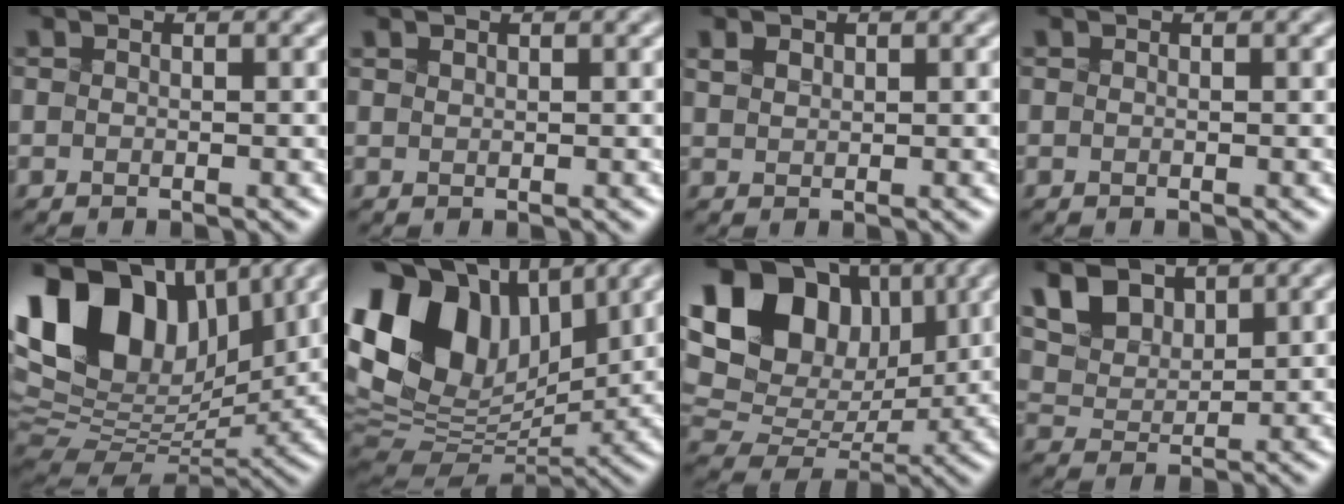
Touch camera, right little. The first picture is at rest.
{"total": 1.4, "force": [1.0, 0.7, 0.6], "torque": [-0.024, 0.010, 0.021]}
{"total": 1.8, "force": [1.1, 1.1, 0.8], "torque": [-0.031, 0.010, 0.027]}
{"total": 0.0}
{"total": 14.7, "force": [6.2, 9.1, 9.7], "torque": [-0.193, 0.034, 0.115]}
{"total": 14.9, "force": [4.4, 10.1, 10.0], "torque": [-0.214, 0.025, 0.082]}
{"total": 17.1, "force": [6.8, 12.2, 9.9], "torque": [-0.224, 0.066, 0.135]}
{"total": 7.2, "force": [4.2, 4.2, 4.2], "torque": [-0.116, 0.014, 0.076]}